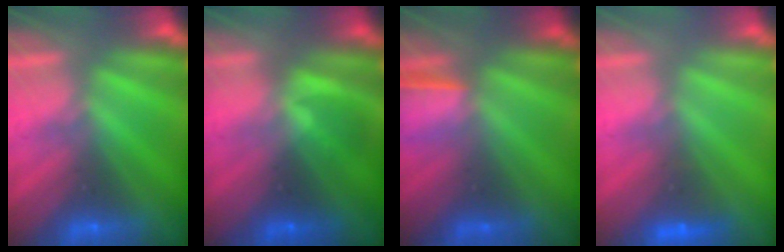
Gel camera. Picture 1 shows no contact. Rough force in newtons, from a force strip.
{"total": 1.2}
{"total": 1.4}
{"total": 2.0}